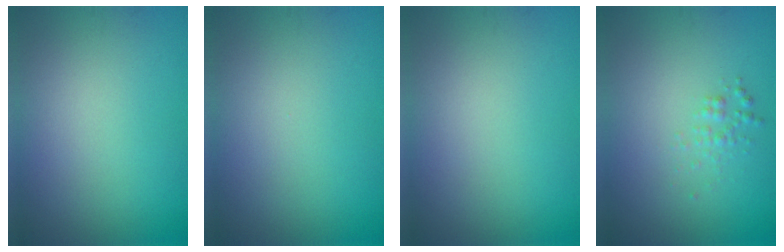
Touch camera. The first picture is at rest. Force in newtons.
{"total": 0.0}
{"total": 0.0}
{"total": 1.0, "press": 1.0, "slide": 0.0}